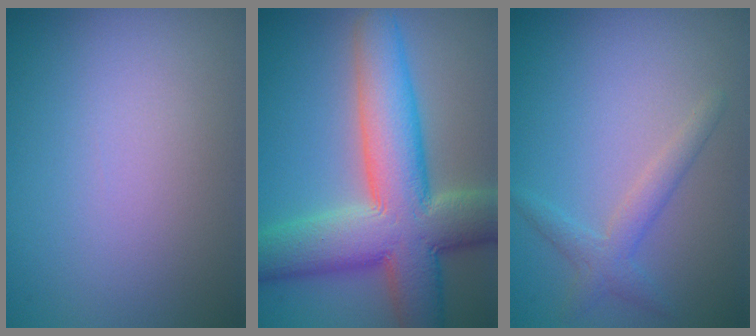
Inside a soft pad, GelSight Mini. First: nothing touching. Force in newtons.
{"total": 11.5, "press": 11.5, "slide": 0.7}
{"total": 2.2, "press": 2.2, "slide": 0.1}